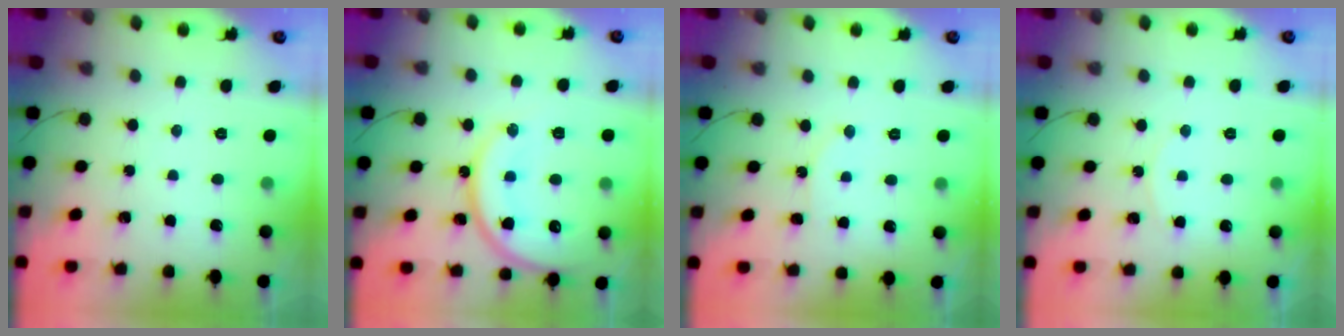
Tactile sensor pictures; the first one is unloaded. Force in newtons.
{"total": 17.9, "press": 17.8, "slide": 1.5}
{"total": 5.4, "press": 5.4, "slide": 0.7}
{"total": 3.0, "press": 3.0, "slide": 0.5}